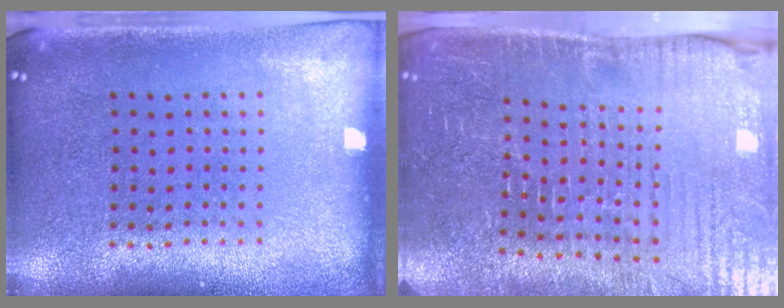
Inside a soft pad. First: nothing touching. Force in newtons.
{"total": 4.4, "press": 4.4, "slide": 0.5}